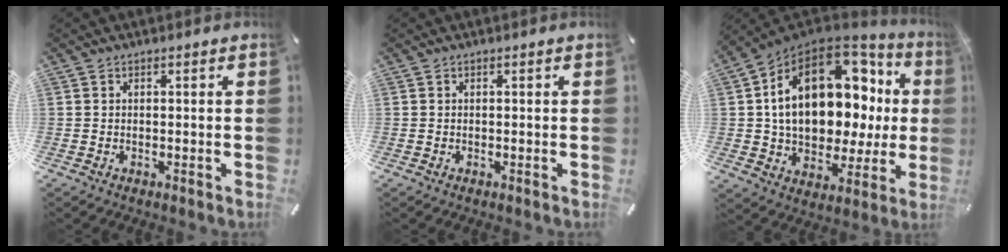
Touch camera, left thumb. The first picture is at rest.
{"total": 0.0}
{"total": 22.7, "force": [5.6, 14.3, 16.7], "torque": [-0.277, -0.028, 0.098]}